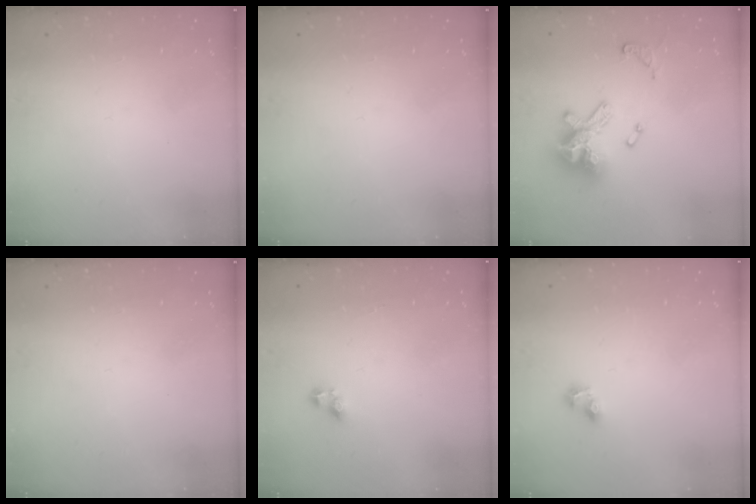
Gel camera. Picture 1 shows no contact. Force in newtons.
{"total": 0.0}
{"total": 15.0, "press": 14.9, "slide": 1.9}
{"total": 0.0}
{"total": 3.8, "press": 3.8, "slide": 0.6}
{"total": 3.5, "press": 3.0, "slide": 1.8}